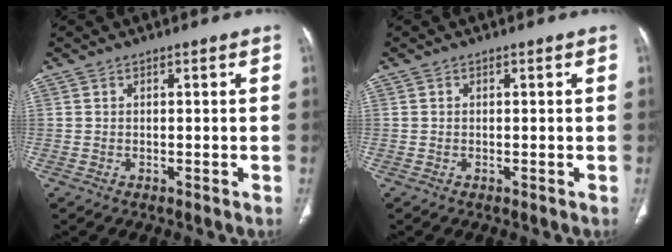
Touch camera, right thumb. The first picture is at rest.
{"total": 0.0}